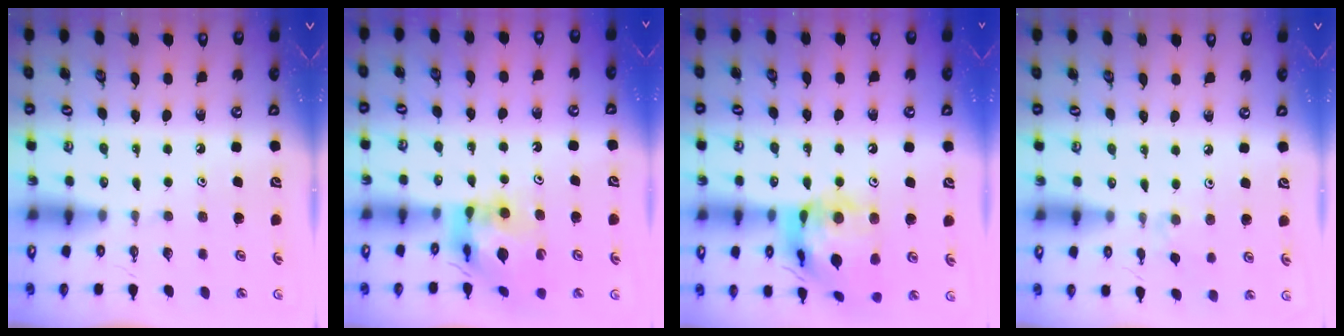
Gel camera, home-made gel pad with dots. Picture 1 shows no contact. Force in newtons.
{"total": 12.0, "press": 11.9, "slide": 1.6}
{"total": 18.9, "press": 18.8, "slide": 2.0}
{"total": 2.7, "press": 2.6, "slide": 0.5}